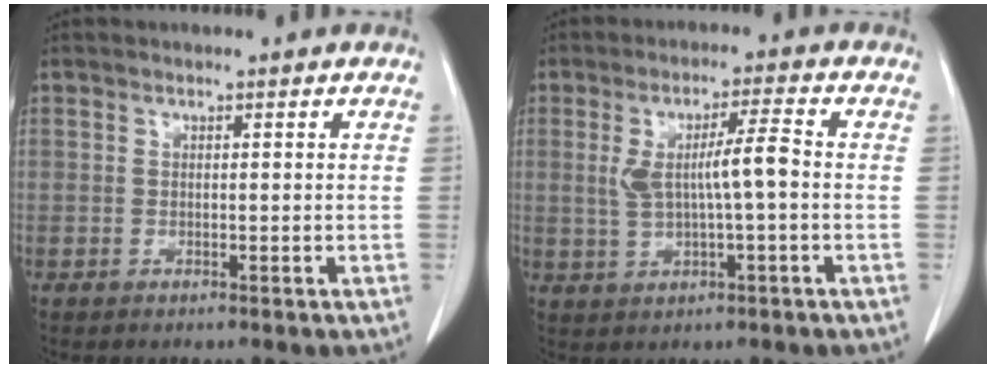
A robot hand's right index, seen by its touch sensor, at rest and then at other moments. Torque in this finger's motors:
{"motor_torque": [0.27, 0.03, 0.19, 0.06]}